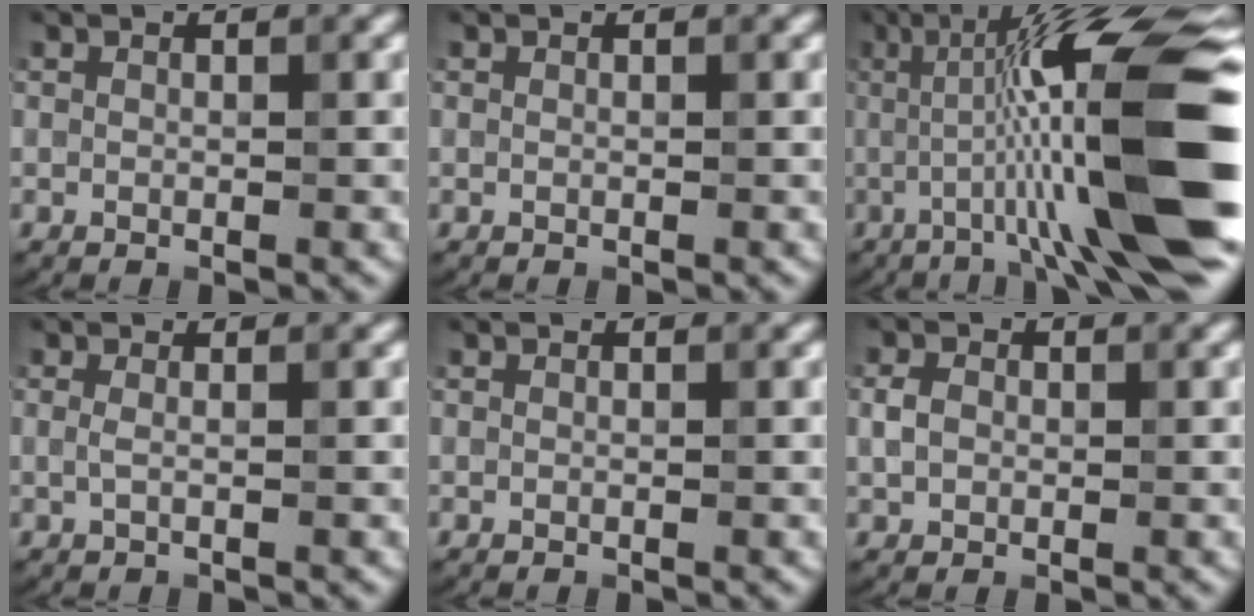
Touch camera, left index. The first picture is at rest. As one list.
[{"total": 0.0}, {"total": 14.0, "force": [-1.3, 1.6, 13.8], "torque": [-0.205, 0.020, -0.022]}, {"total": 0.8, "force": [-0.3, 0.3, 0.7], "torque": [-0.014, -0.005, -0.008]}, {"total": 0.0}, {"total": 1.6, "force": [-0.3, 1.4, 0.7], "torque": [-0.019, -0.001, -0.008]}]